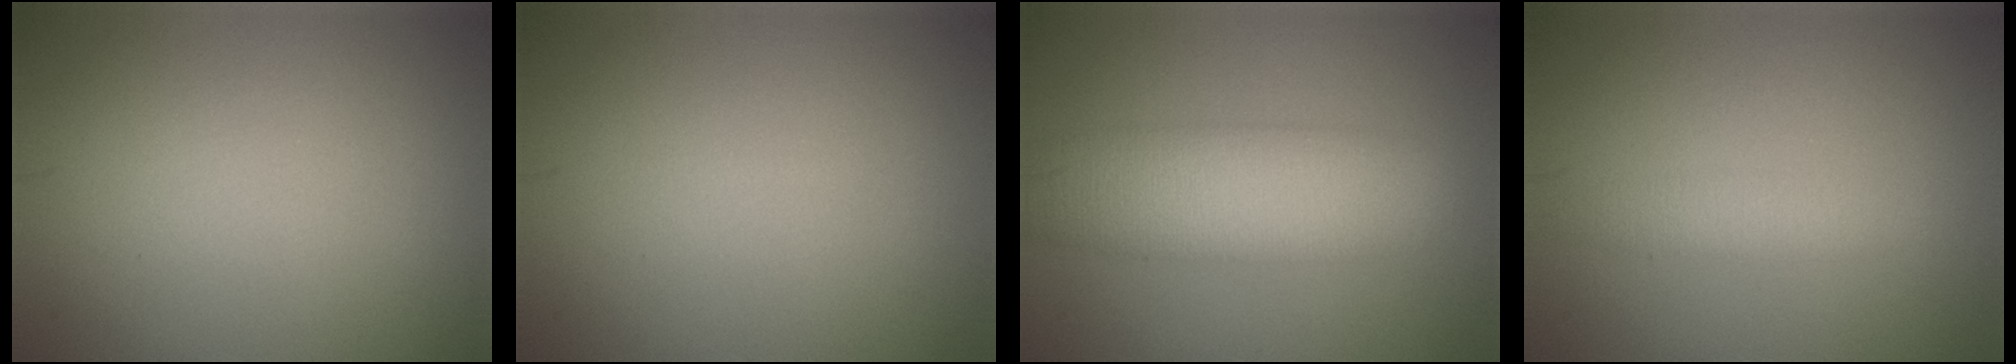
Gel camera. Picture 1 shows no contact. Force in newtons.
{"total": 0.0}
{"total": 7.6, "press": 7.6, "slide": 0.3}
{"total": 1.9, "press": 1.9, "slide": 0.0}